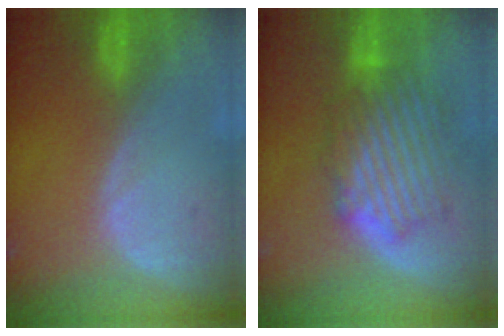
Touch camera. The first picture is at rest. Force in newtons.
{"total": 8.4, "press": 8.1, "slide": 2.2}